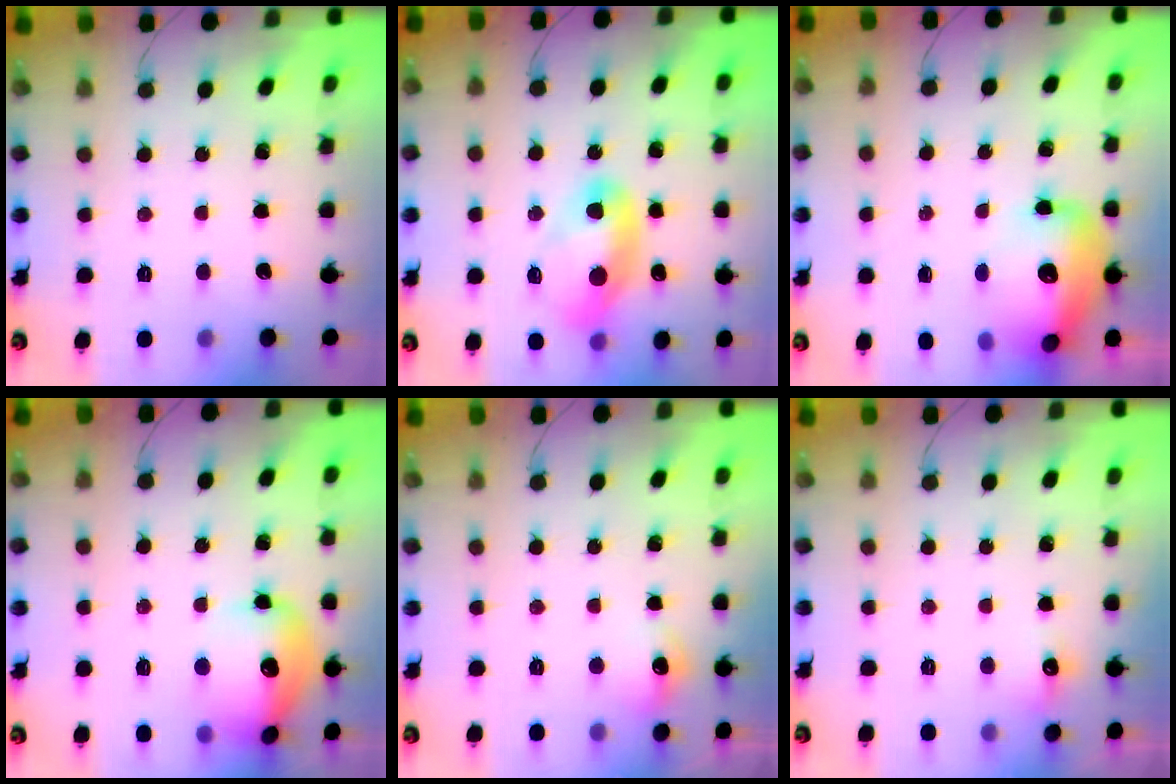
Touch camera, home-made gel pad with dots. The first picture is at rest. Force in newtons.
{"total": 11.4, "press": 11.4, "slide": 0.9}
{"total": 16.7, "press": 16.3, "slide": 3.4}
{"total": 16.1, "press": 16.0, "slide": 1.7}
{"total": 6.8, "press": 6.8, "slide": 1.0}
{"total": 5.7, "press": 5.5, "slide": 1.7}